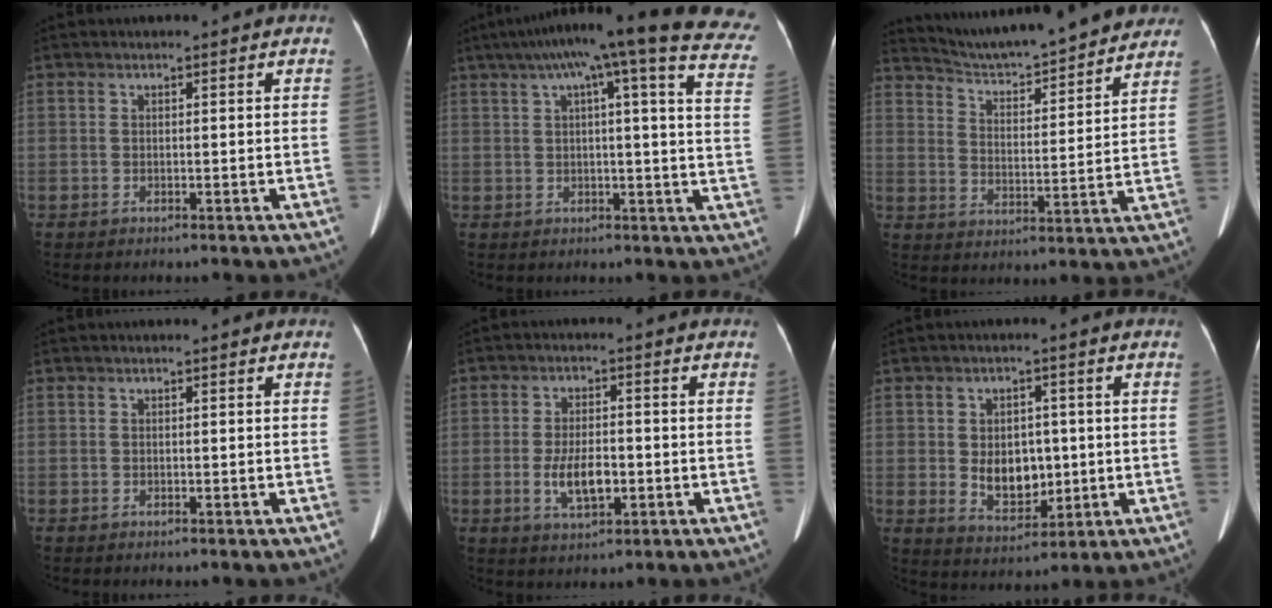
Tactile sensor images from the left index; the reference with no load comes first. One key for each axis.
{"total": 28.0, "fx": 21.5, "fy": 2.6, "fz": 17.8, "tx": -0.201, "ty": 0.000, "tz": 0.250}
{"total": 19.8, "fx": 18.3, "fy": 2.6, "fz": 7.2, "tx": -0.107, "ty": -0.001, "tz": 0.255}
{"total": 0.0}
{"total": 6.0, "fx": -1.5, "fy": 2.4, "fz": 5.3, "tx": -0.106, "ty": -0.003, "tz": -0.022}
{"total": 6.9, "fx": -0.2, "fy": 4.6, "fz": 5.1, "tx": -0.089, "ty": 0.001, "tz": 0.011}